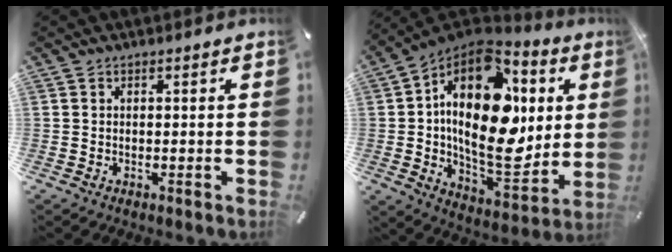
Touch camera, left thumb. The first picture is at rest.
{"total": 26.6, "force": [4.6, 15.5, 21.1], "torque": [-0.363, -0.051, 0.079]}